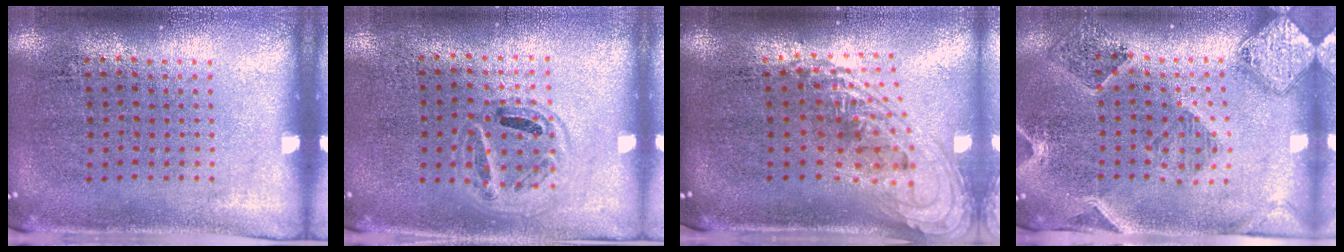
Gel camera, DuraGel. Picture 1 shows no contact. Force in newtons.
{"total": 1.0, "press": 0.9, "slide": 0.4}
{"total": 2.0, "press": 1.5, "slide": 1.3}
{"total": 1.6, "press": 1.5, "slide": 0.3}